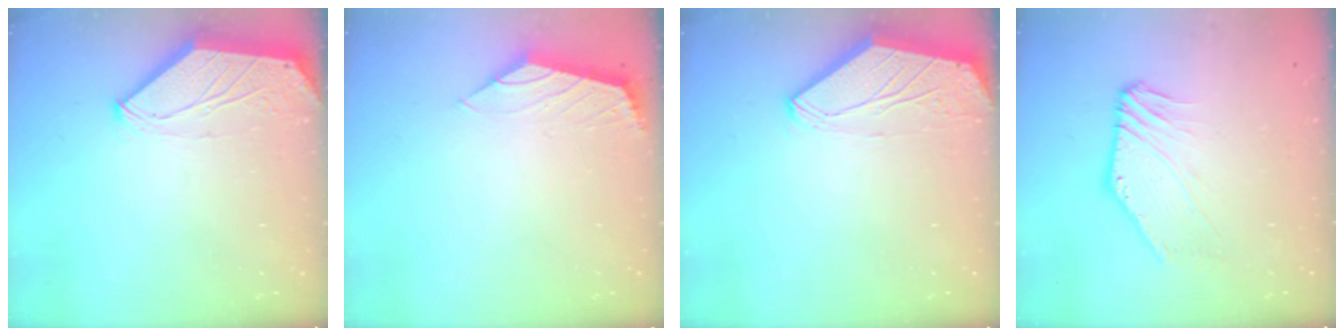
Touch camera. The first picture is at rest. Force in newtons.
{"total": 2.1, "press": 2.0, "slide": 0.6}
{"total": 0.0}
{"total": 0.6, "press": 0.4, "slide": 0.4}